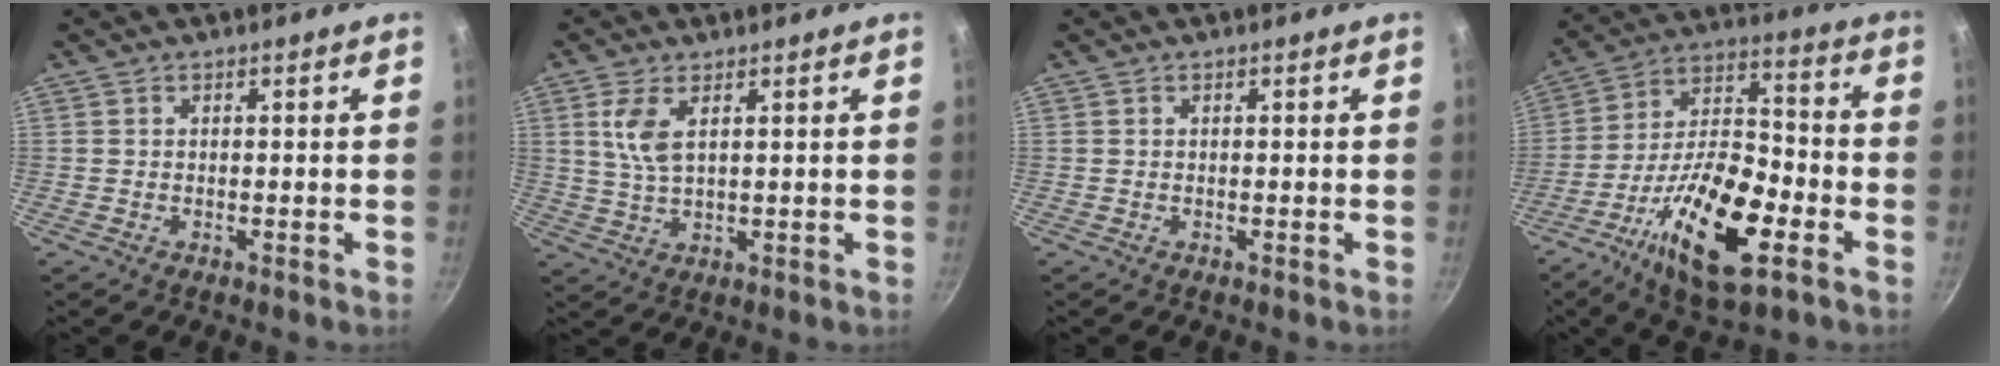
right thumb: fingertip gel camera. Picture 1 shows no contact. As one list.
[{"total": 5.8, "force": [2.2, 2.4, 4.7], "torque": [-0.095, -0.012, 0.048]}, {"total": 0.0}, {"total": 20.4, "force": [-8.5, 8.2, 16.7], "torque": [-0.285, 0.038, -0.155]}]